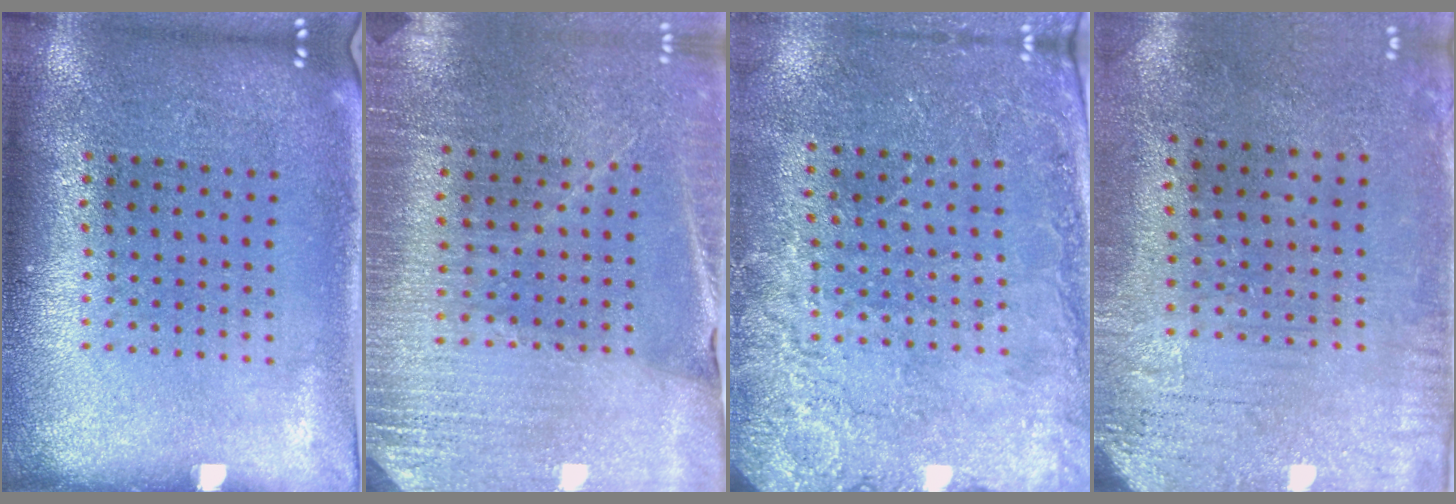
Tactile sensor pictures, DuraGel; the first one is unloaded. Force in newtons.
{"total": 2.9, "press": 2.9, "slide": 0.2}
{"total": 2.5, "press": 2.4, "slide": 0.5}
{"total": 3.2, "press": 2.5, "slide": 2.0}